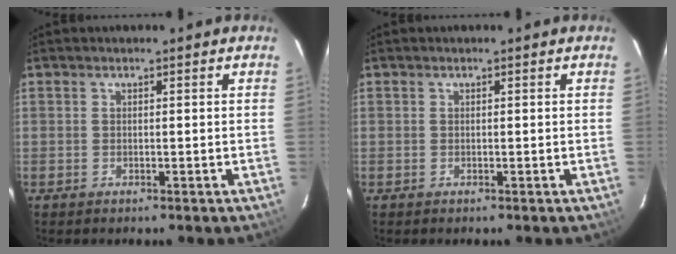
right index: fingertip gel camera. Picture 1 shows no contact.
{"total": 0.0}